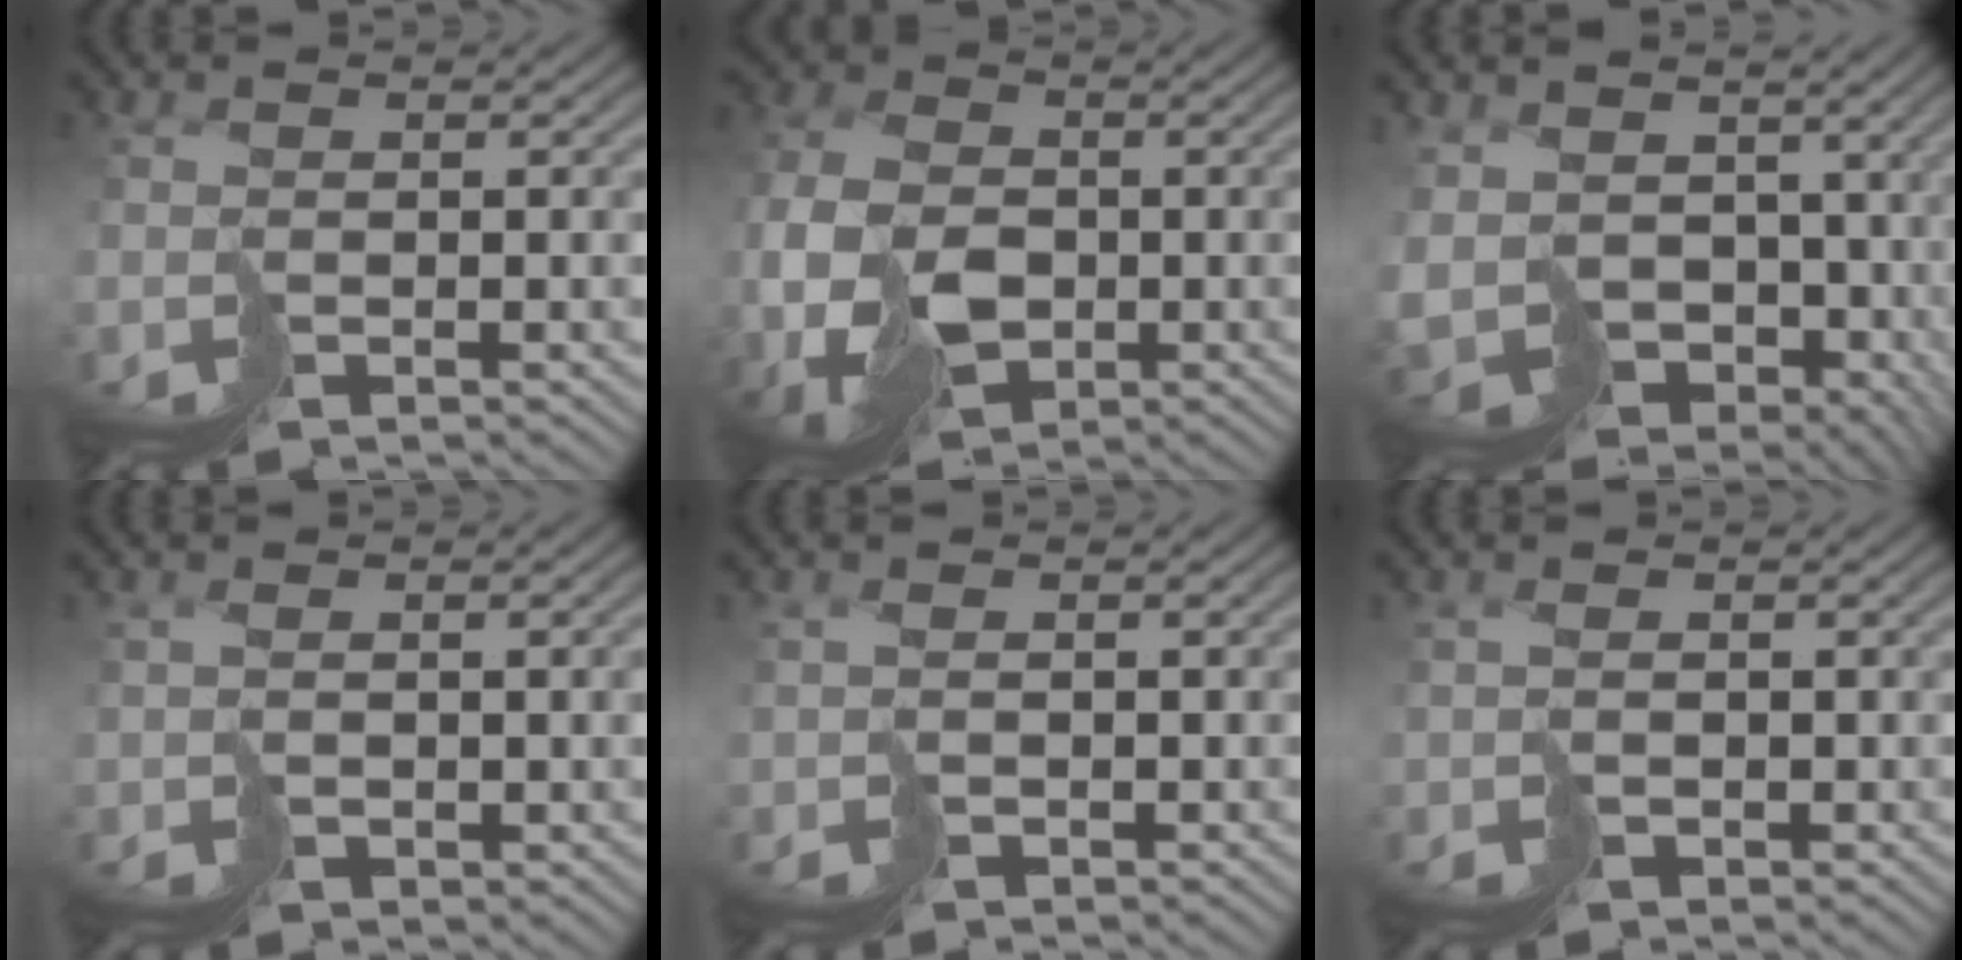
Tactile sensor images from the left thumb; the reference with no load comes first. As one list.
[{"total": 9.4, "force": [-1.3, 6.2, 7.0], "torque": [-0.175, -0.011, -0.026]}, {"total": 12.0, "force": [1.6, 8.7, 8.1], "torque": [-0.202, -0.038, 0.065]}, {"total": 2.6, "force": [1.1, 1.0, 2.1], "torque": [-0.048, 0.002, 0.030]}, {"total": 1.3, "force": [0.9, 0.4, 0.8], "torque": [-0.023, 0.001, 0.023]}, {"total": 1.6, "force": [1.1, 0.6, 0.9], "torque": [-0.028, 0.000, 0.027]}]